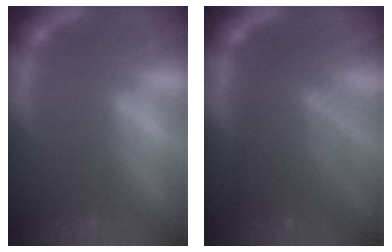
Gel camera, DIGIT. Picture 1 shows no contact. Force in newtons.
{"total": 7.5}